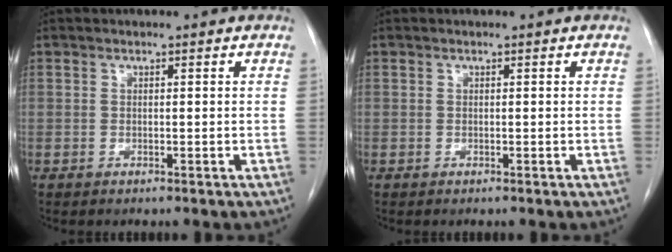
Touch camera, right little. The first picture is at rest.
{"total": 0.0}